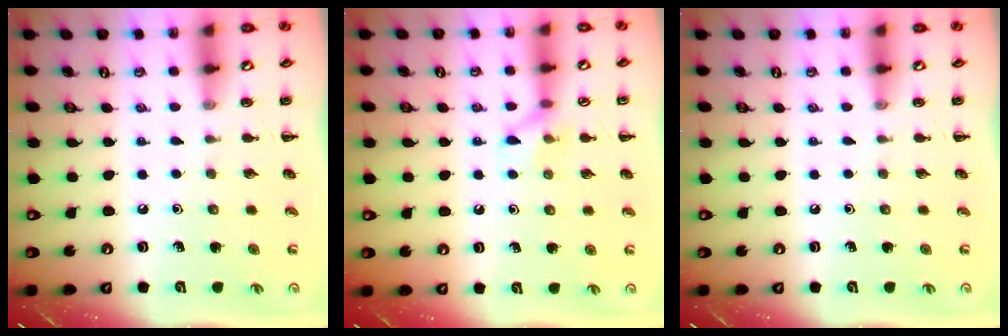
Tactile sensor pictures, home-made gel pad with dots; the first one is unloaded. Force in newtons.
{"total": 7.1, "press": 7.0, "slide": 1.5}
{"total": 0.0}